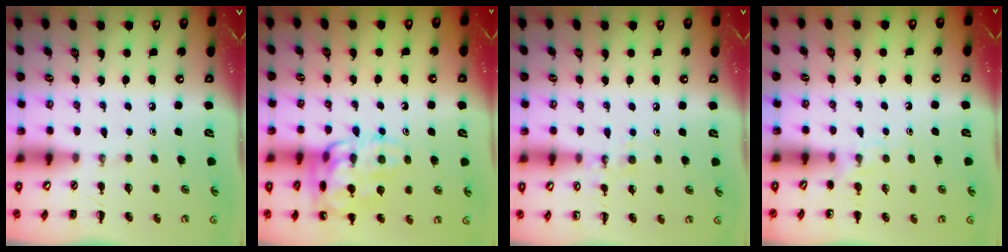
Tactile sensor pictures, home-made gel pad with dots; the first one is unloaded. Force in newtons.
{"total": 16.9, "press": 16.9, "slide": 0.4}
{"total": 7.2, "press": 7.0, "slide": 1.7}
{"total": 5.1, "press": 4.6, "slide": 2.1}